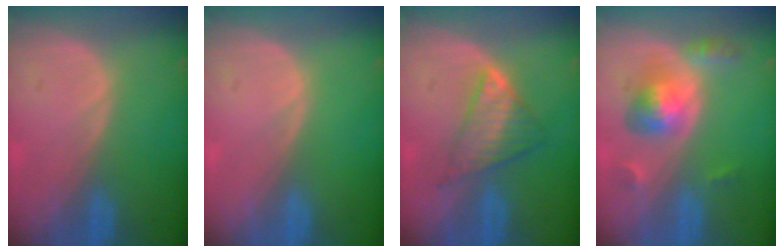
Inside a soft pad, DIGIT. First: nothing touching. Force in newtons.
{"total": 0.0}
{"total": 5.8, "press": 5.6, "slide": 1.6}
{"total": 5.9, "press": 5.6, "slide": 1.8}